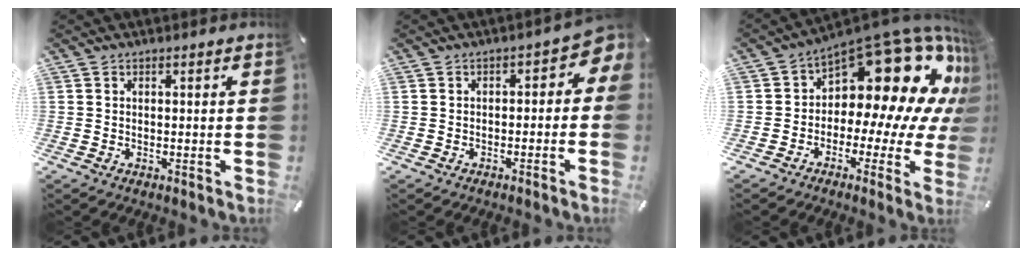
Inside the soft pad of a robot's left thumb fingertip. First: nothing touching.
{"total": 3.9, "force": [-0.5, 2.6, 2.9], "torque": [-0.034, -0.003, -0.018]}
{"total": 21.1, "force": [9.4, 11.4, 15.0], "torque": [-0.207, -0.086, 0.162]}